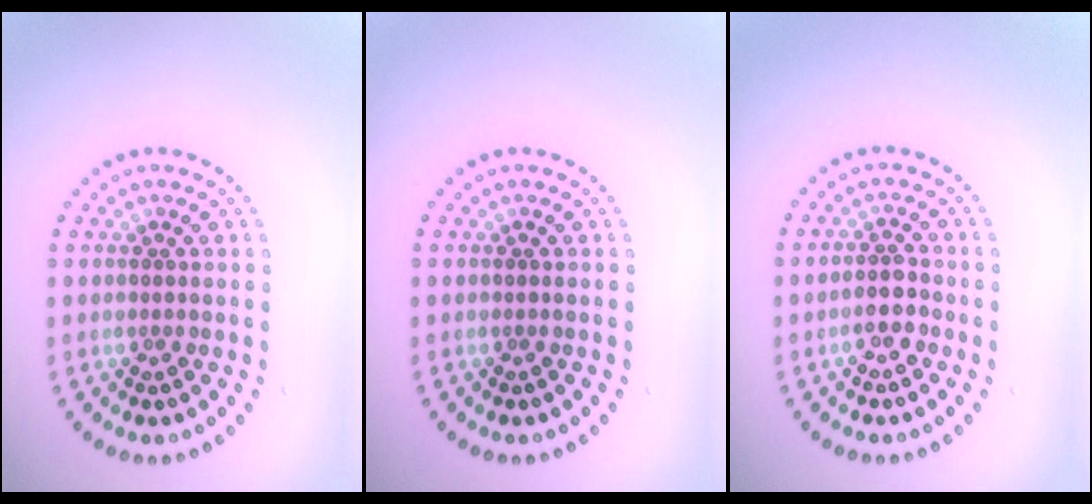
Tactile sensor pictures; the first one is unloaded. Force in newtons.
{"total": 0.0}
{"total": 2.1, "press": 2.0, "slide": 0.7}